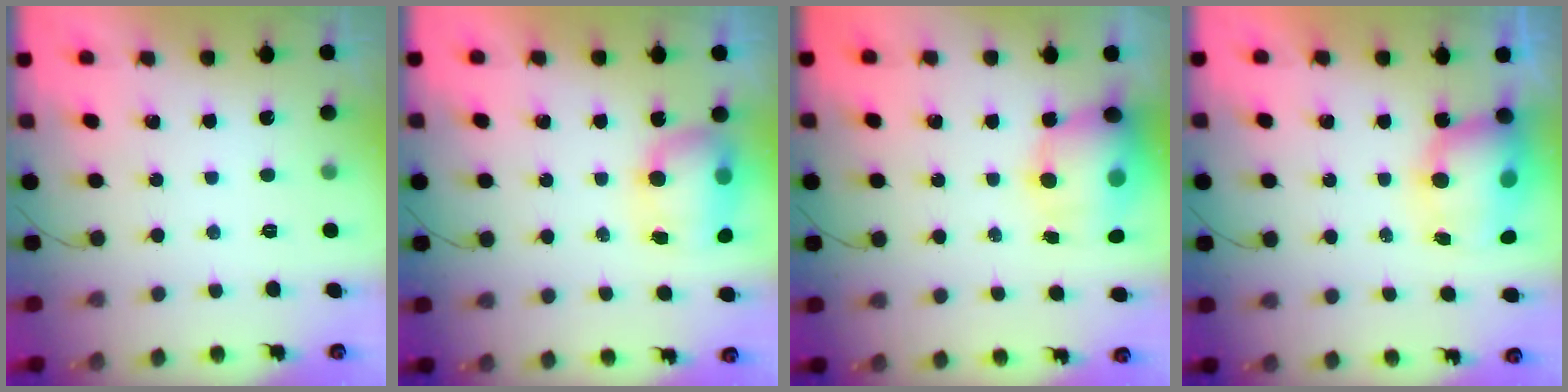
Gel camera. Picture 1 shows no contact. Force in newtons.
{"total": 12.0, "press": 9.4, "slide": 7.5}
{"total": 11.8, "press": 11.3, "slide": 3.2}
{"total": 9.8, "press": 9.5, "slide": 2.2}